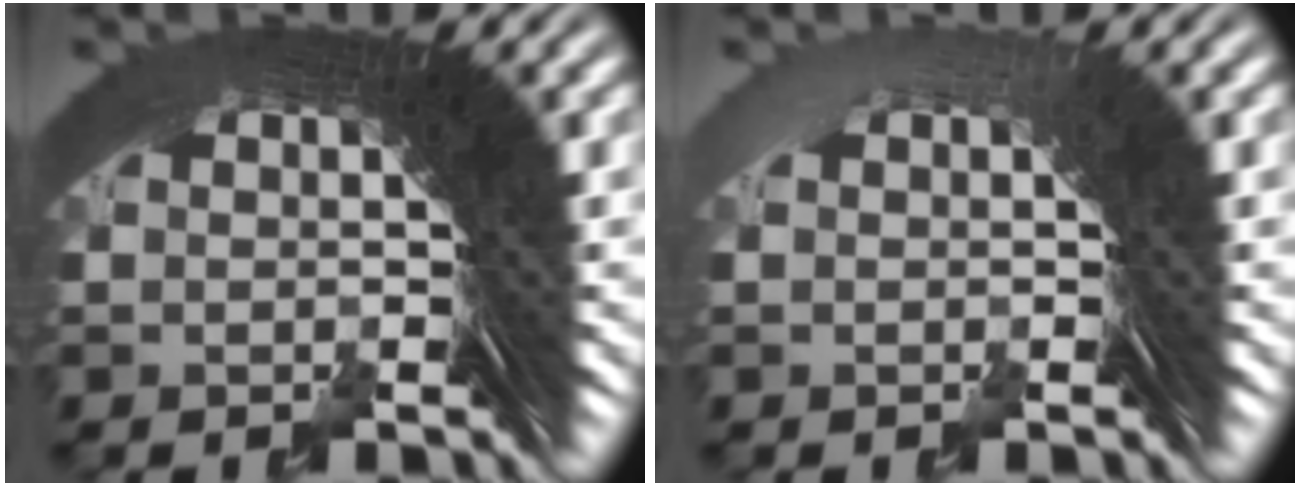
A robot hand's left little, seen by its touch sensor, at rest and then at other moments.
{"total": 0.9, "force": [-0.4, -0.8, -0.2], "torque": [0.009, 0.011, -0.009]}